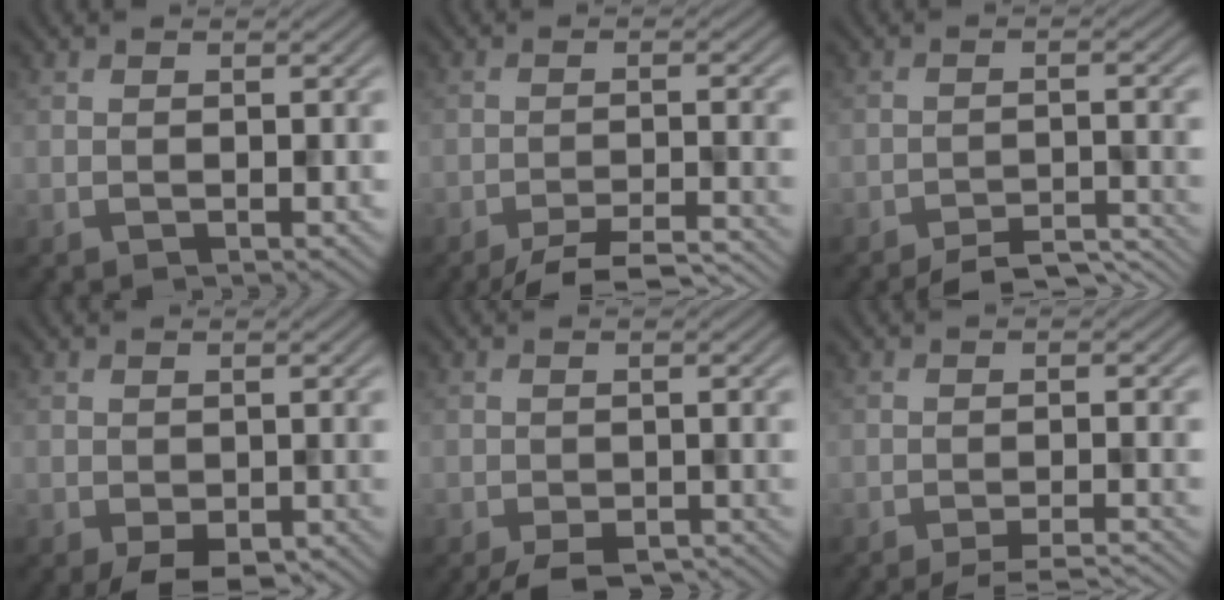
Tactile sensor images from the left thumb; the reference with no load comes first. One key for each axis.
{"total": 6.0, "fx": -5.1, "fy": 0.8, "fz": 3.1, "tx": -0.052, "ty": 0.002, "tz": -0.083}
{"total": 7.0, "fx": -6.4, "fy": 1.2, "fz": 2.4, "tx": -0.044, "ty": 0.004, "tz": -0.092}
{"total": 4.1, "fx": -2.6, "fy": 1.8, "fz": 2.5, "tx": -0.040, "ty": -0.011, "tz": -0.038}
{"total": 4.6, "fx": -3.6, "fy": 1.8, "fz": 2.2, "tx": -0.033, "ty": -0.013, "tz": -0.061}
{"total": 4.6, "fx": -3.9, "fy": 0.4, "fz": 2.4, "tx": -0.041, "ty": 0.005, "tz": -0.069}